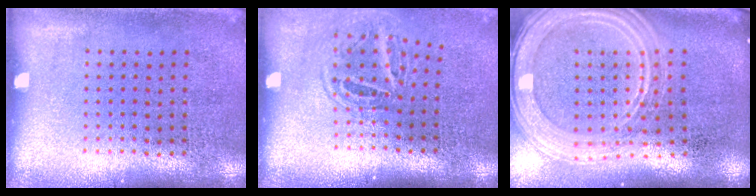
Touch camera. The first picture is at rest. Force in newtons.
{"total": 1.6, "press": 1.0, "slide": 1.2}
{"total": 2.4, "press": 2.0, "slide": 1.3}